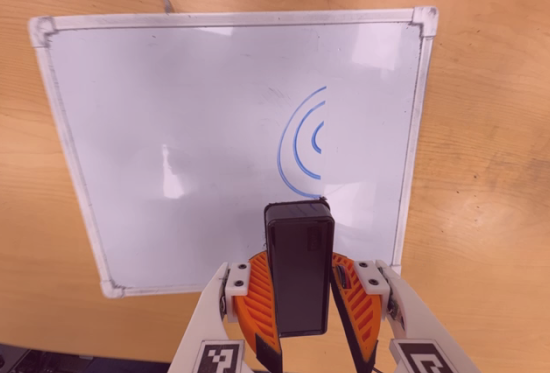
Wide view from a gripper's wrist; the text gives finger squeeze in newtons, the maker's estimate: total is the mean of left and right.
{"total": 8.1, "left": 9.2, "right": 7.0}